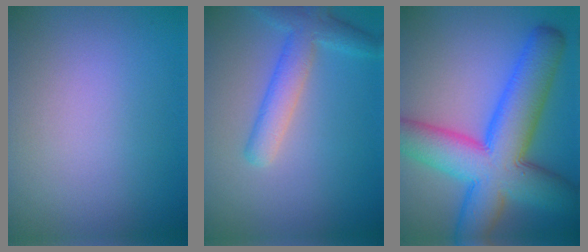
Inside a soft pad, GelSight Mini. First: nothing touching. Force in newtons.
{"total": 3.8, "press": 3.7, "slide": 0.2}
{"total": 12.1, "press": 12.1, "slide": 0.3}